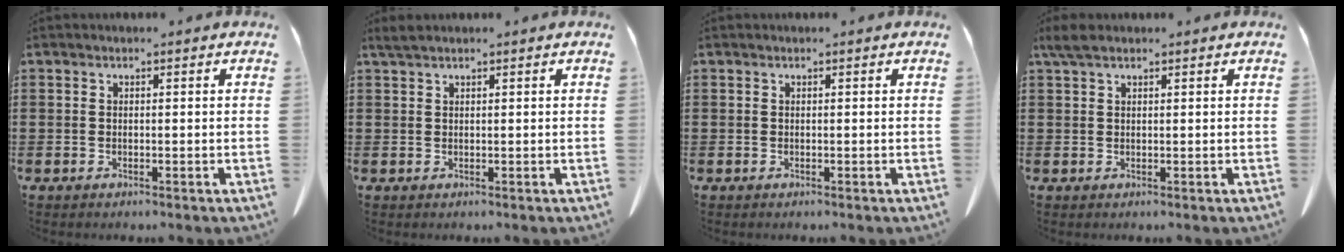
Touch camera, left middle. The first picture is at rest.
{"total": 1.2, "force": [1.0, 0.1, 0.8], "torque": [-0.017, 0.001, 0.018]}
{"total": 0.0}
{"total": 2.2, "force": [1.3, 0.8, 1.5], "torque": [-0.034, 0.004, 0.025]}